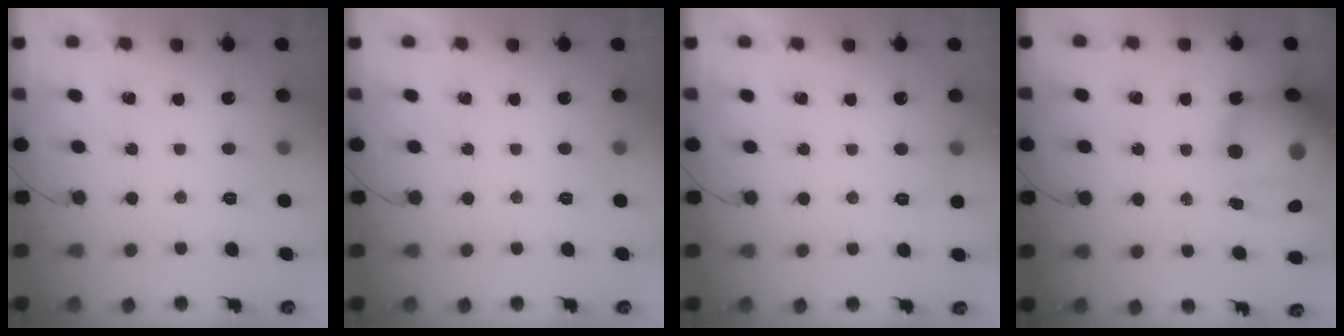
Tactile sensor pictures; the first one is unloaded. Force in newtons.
{"total": 0.0}
{"total": 2.1, "press": 2.0, "slide": 0.7}
{"total": 20.7, "press": 20.1, "slide": 5.1}